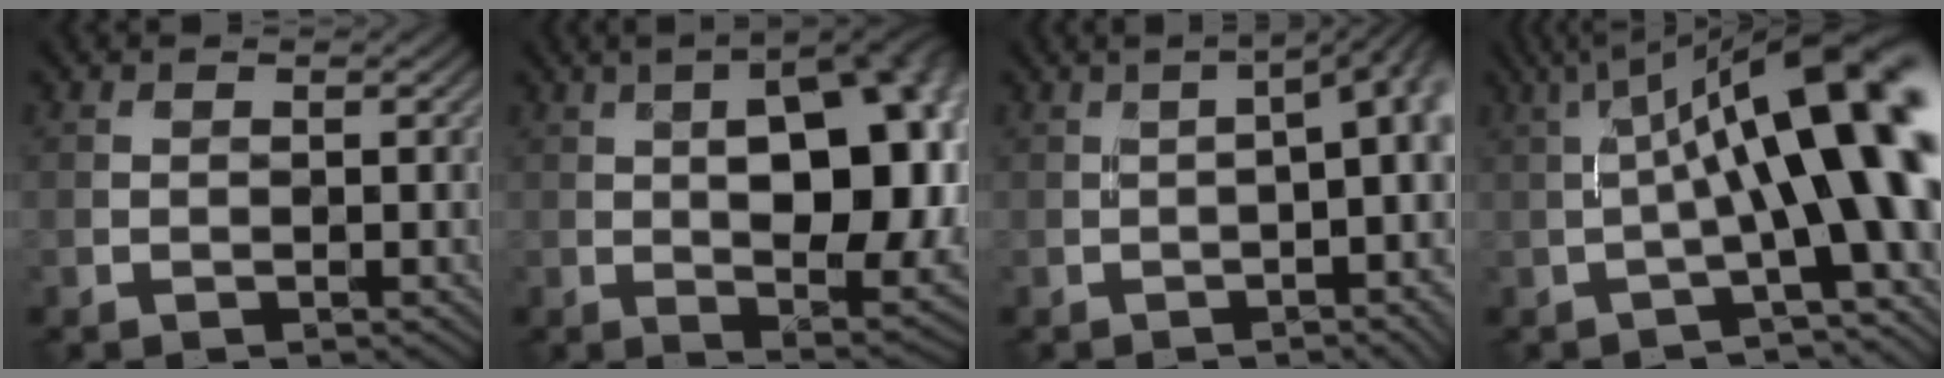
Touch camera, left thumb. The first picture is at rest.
{"total": 14.9, "force": [2.0, 6.3, 13.4], "torque": [-0.180, 0.024, 0.025]}
{"total": 12.2, "force": [-0.8, 3.2, 11.7], "torque": [-0.125, 0.019, -0.017]}
{"total": 15.6, "force": [1.2, 3.3, 15.2], "torque": [-0.204, 0.032, 0.023]}